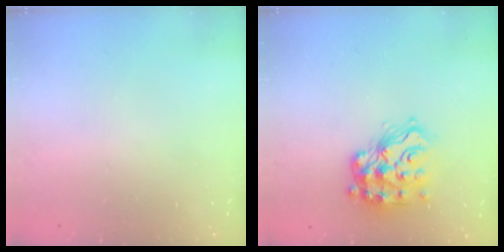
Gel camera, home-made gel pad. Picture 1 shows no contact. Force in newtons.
{"total": 17.1, "press": 17.1, "slide": 1.2}